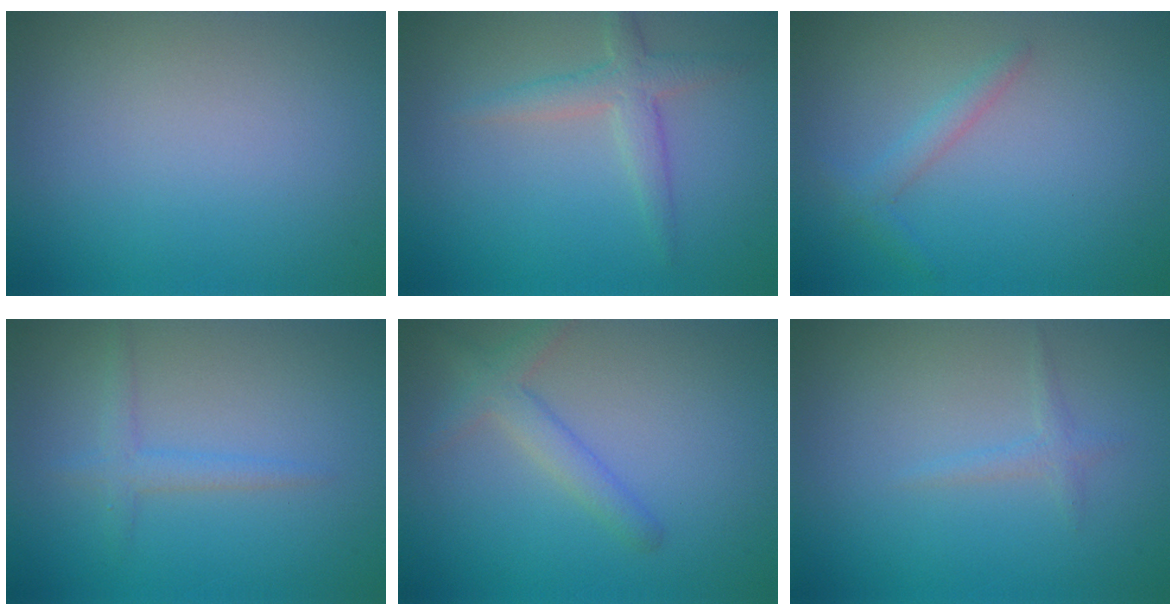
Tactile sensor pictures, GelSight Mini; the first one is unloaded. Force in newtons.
{"total": 2.6, "press": 2.6, "slide": 0.1}
{"total": 1.5, "press": 1.4, "slide": 0.1}
{"total": 1.7, "press": 1.7, "slide": 0.1}
{"total": 2.4, "press": 2.4, "slide": 0.1}
{"total": 1.0, "press": 1.0, "slide": 0.1}